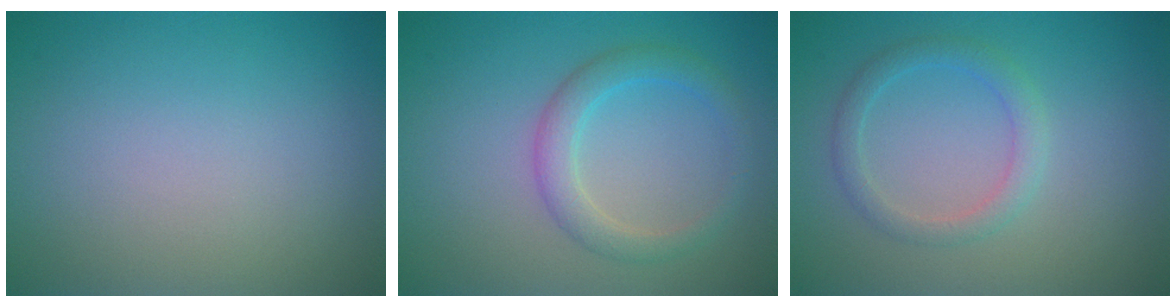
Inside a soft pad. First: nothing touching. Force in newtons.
{"total": 2.8, "press": 2.8, "slide": 0.1}
{"total": 2.1, "press": 2.1, "slide": 0.1}